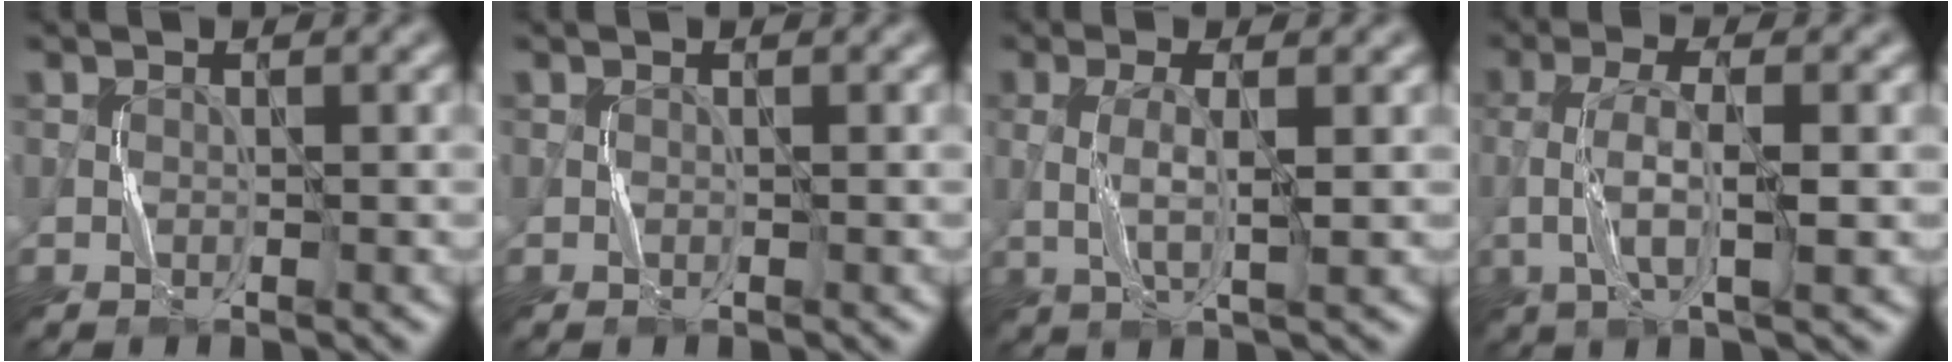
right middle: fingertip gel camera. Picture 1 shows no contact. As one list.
[{"total": 0.0}, {"total": 3.1, "force": [0.1, 0.6, 3.1], "torque": [-0.068, 0.001, 0.002]}, {"total": 4.9, "force": [-0.6, 1.3, 4.7], "torque": [-0.098, 0.006, -0.015]}]